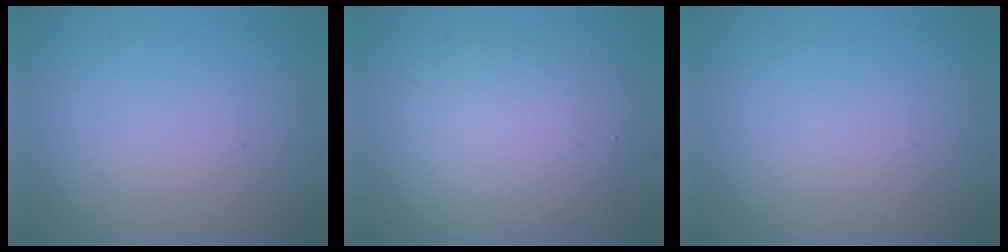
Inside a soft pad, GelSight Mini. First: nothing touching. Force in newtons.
{"total": 5.3, "press": 5.3, "slide": 0.3}
{"total": 0.0}